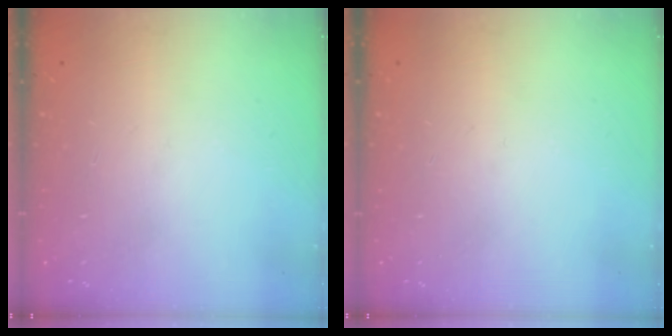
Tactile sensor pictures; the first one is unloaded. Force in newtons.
{"total": 0.0}